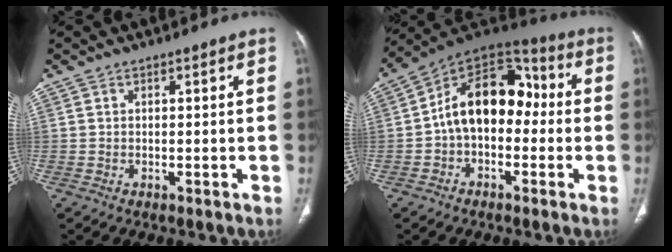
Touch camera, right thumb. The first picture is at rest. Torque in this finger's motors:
{"motor_torque": [2.23, 2.03, 1.49, -0.28, 0.13]}